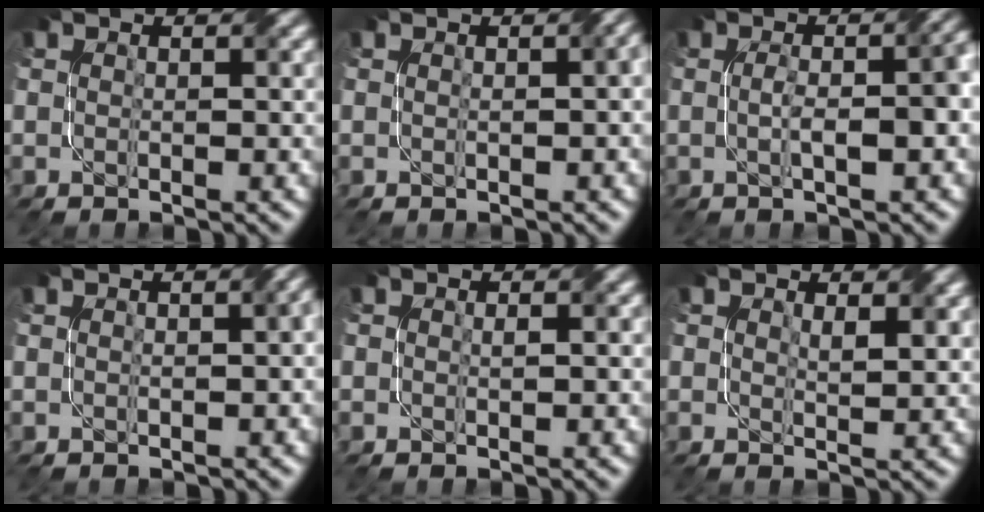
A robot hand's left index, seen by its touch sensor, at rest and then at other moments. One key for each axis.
{"total": 2.0, "fx": 0.4, "fy": 0.6, "fz": 1.9, "tx": -0.016, "ty": 0.006, "tz": 0.002}
{"total": 4.5, "fx": -0.3, "fy": 1.2, "fz": 4.3, "tx": -0.056, "ty": 0.009, "tz": -0.002}
{"total": 1.8, "fx": 0.2, "fy": 0.5, "fz": 1.7, "tx": -0.017, "ty": 0.003, "tz": 0.002}
{"total": 0.6, "fx": 0.0, "fy": 0.2, "fz": 0.5, "tx": -0.007, "ty": -0.001, "tz": 0.001}
{"total": 1.8, "fx": 0.9, "fy": 0.9, "fz": 1.2, "tx": -0.019, "ty": -0.006, "tz": 0.020}